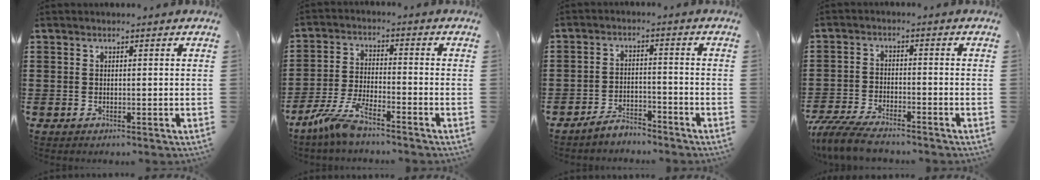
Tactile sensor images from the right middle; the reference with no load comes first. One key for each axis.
{"total": 6.2, "fx": -5.0, "fy": 0.6, "fz": 3.6, "tx": -0.093, "ty": -0.016, "tz": -0.099}
{"total": 3.7, "fx": -3.7, "fy": 0.6, "fz": 0.4, "tx": -0.011, "ty": 0.007, "tz": -0.074}
{"total": 5.7, "fx": -5.2, "fy": 0.7, "fz": 2.1, "tx": -0.060, "ty": -0.008, "tz": -0.105}